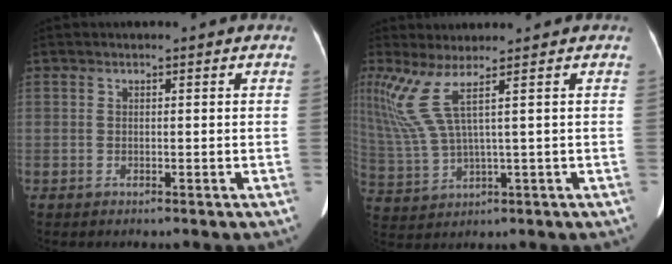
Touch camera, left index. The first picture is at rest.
{"total": 7.6, "force": [3.9, -0.6, 6.5], "torque": [-0.170, -0.003, 0.091]}